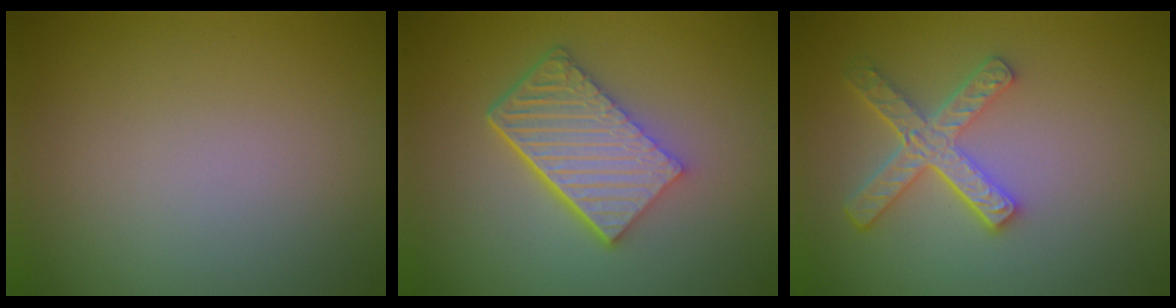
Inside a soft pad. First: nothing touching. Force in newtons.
{"total": 6.2, "press": 4.2, "slide": 4.6}
{"total": 4.8, "press": 3.6, "slide": 3.1}